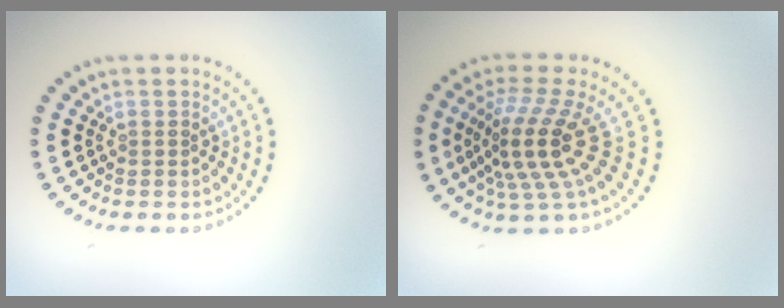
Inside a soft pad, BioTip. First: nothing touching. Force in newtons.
{"total": 5.2, "press": 3.7, "slide": 3.7}